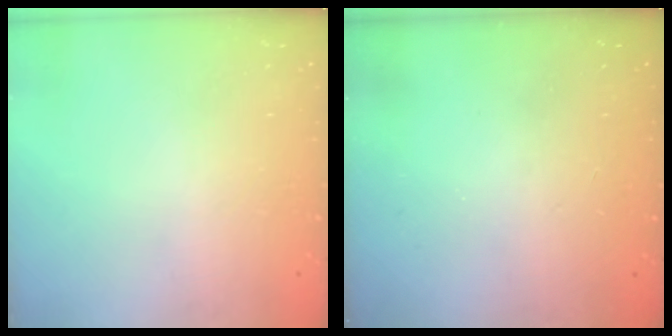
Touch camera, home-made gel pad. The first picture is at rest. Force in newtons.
{"total": 0.0}